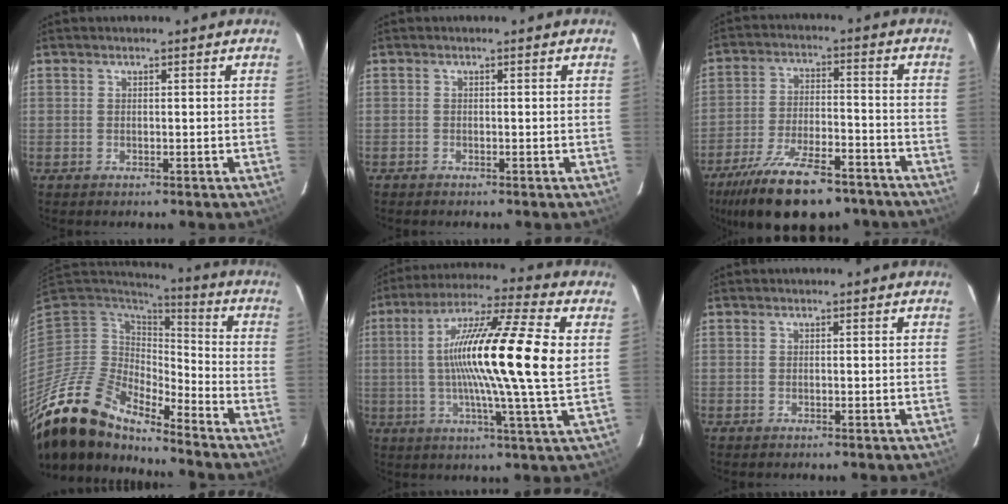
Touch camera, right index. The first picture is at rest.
{"total": 0.6, "force": [-0.5, 0.3, -0.1], "torque": [-0.001, 0.002, -0.011]}
{"total": 20.1, "force": [-14.9, 7.4, 11.4], "torque": [-0.226, -0.026, -0.230]}
{"total": 18.6, "force": [-16.2, 4.4, 7.9], "torque": [-0.160, -0.030, -0.315]}
{"total": 19.5, "force": [2.6, 0.1, 19.4], "torque": [-0.331, 0.013, 0.025]}
{"total": 0.0}